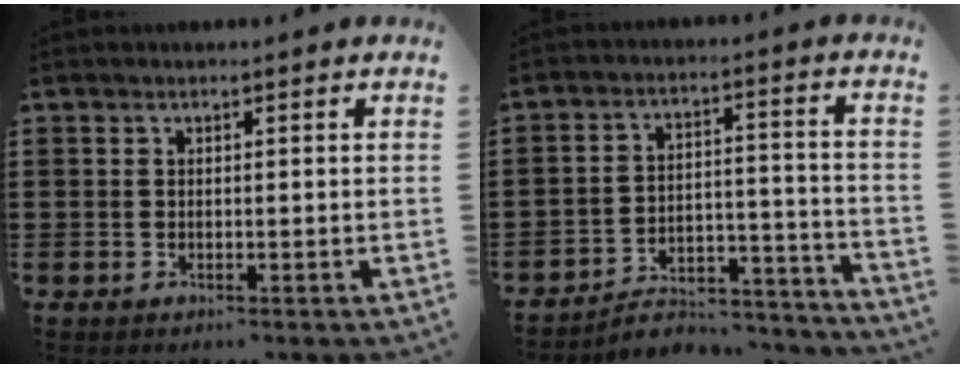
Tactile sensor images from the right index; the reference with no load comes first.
{"total": 5.1, "force": [-4.7, 1.4, 1.4], "torque": [-0.023, 0.008, -0.095]}